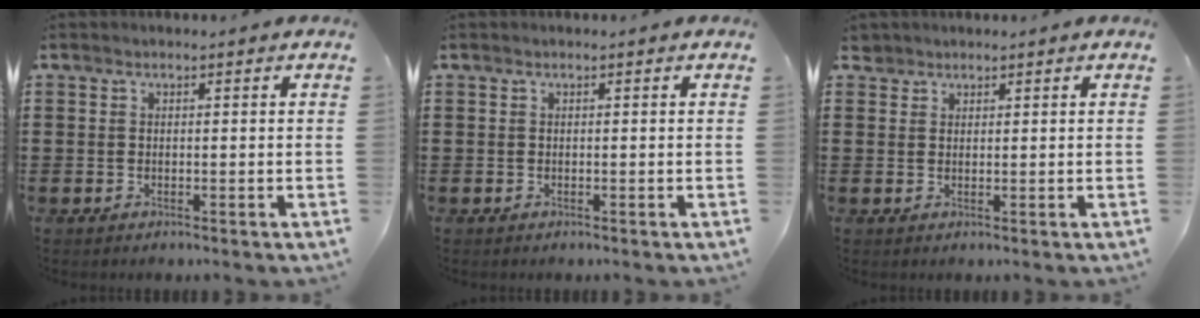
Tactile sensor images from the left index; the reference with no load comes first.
{"total": 0.0}
{"total": 1.6, "force": [1.4, 0.8, 0.2], "torque": [-0.008, 0.004, 0.027]}